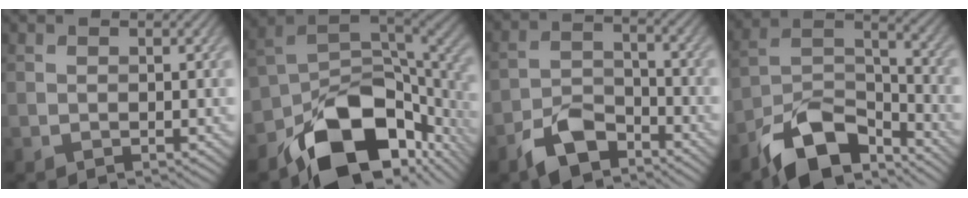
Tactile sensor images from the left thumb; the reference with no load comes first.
{"total": 17.5, "force": [-9.5, 9.8, 10.9], "torque": [-0.177, -0.041, -0.147]}
{"total": 6.8, "force": [-4.8, 3.3, 3.5], "torque": [-0.067, 0.001, -0.106]}
{"total": 12.5, "force": [-9.0, 5.4, 6.9], "torque": [-0.127, -0.004, -0.178]}